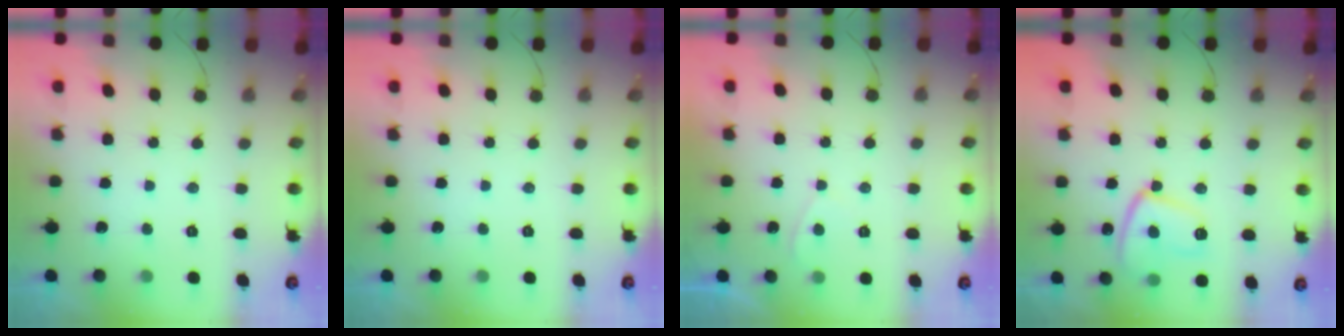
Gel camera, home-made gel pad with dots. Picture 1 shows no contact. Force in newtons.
{"total": 0.0}
{"total": 0.7, "press": 0.6, "slide": 0.5}
{"total": 12.0, "press": 11.9, "slide": 1.2}